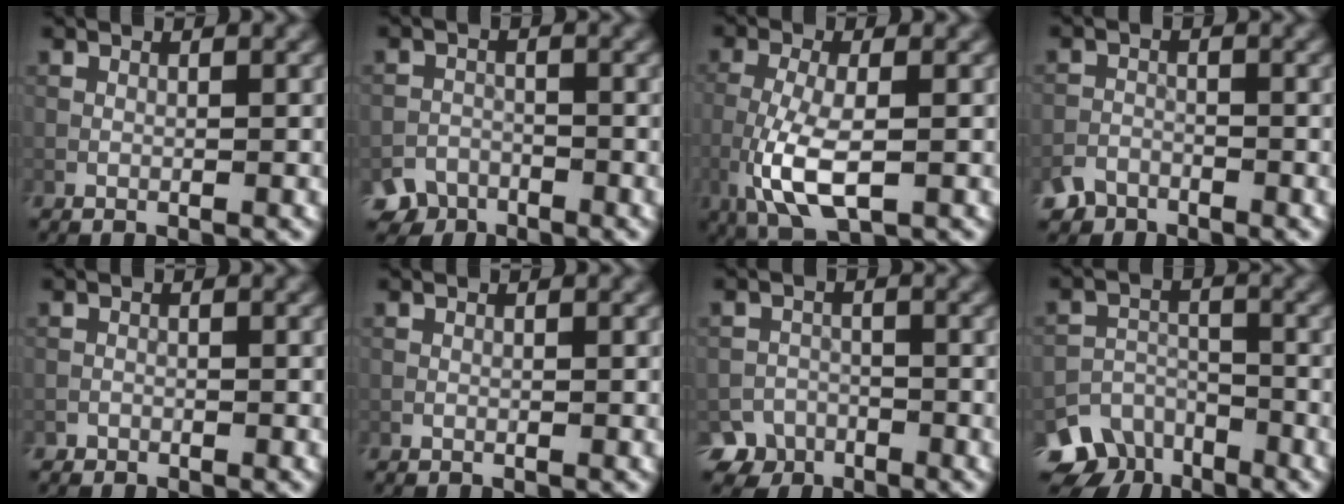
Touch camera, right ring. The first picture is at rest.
{"total": 3.8, "force": [-3.1, 2.2, 0.3], "torque": [0.007, -0.002, -0.051]}
{"total": 6.0, "force": [-2.1, 2.2, 5.1], "torque": [-0.113, -0.003, -0.043]}
{"total": 2.8, "force": [-2.4, 1.4, 0.2], "torque": [-0.001, -0.003, -0.046]}
{"total": 0.7, "force": [-0.6, 0.4, -0.1], "torque": [0.002, 0.002, -0.010]}
{"total": 0.0}
{"total": 4.7, "force": [-3.5, 3.0, 0.4], "torque": [0.011, 0.001, -0.052]}
{"total": 6.9, "force": [-5.2, 4.3, 1.5], "torque": [-0.007, -0.011, -0.086]}